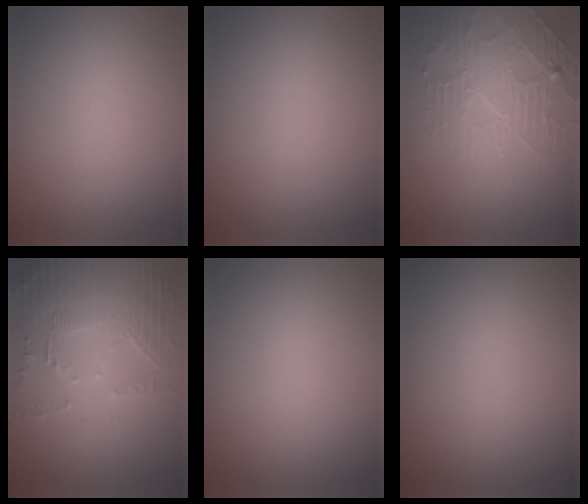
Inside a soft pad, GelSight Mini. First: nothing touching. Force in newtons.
{"total": 0.0}
{"total": 4.6, "press": 3.6, "slide": 3.0}
{"total": 5.8, "press": 3.7, "slide": 4.4}
{"total": 0.0}
{"total": 0.0}